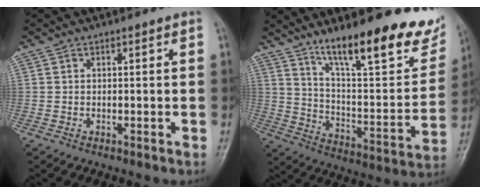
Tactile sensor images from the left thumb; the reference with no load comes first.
{"total": 25.0, "force": [17.1, 6.5, 17.0], "torque": [-0.203, -0.082, 0.268]}